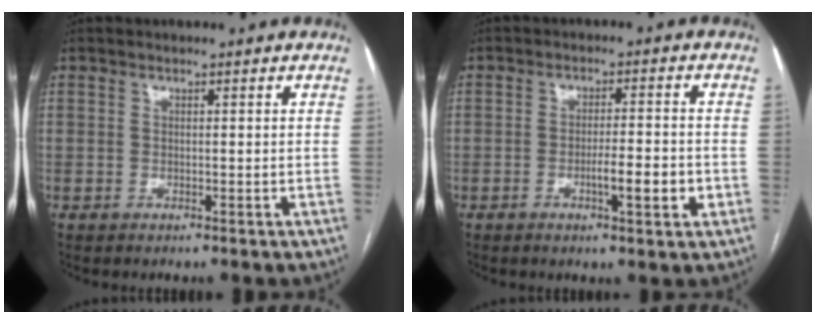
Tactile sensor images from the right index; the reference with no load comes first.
{"total": 5.6, "force": [-1.8, 0.7, 5.3], "torque": [-0.085, -0.002, -0.025]}